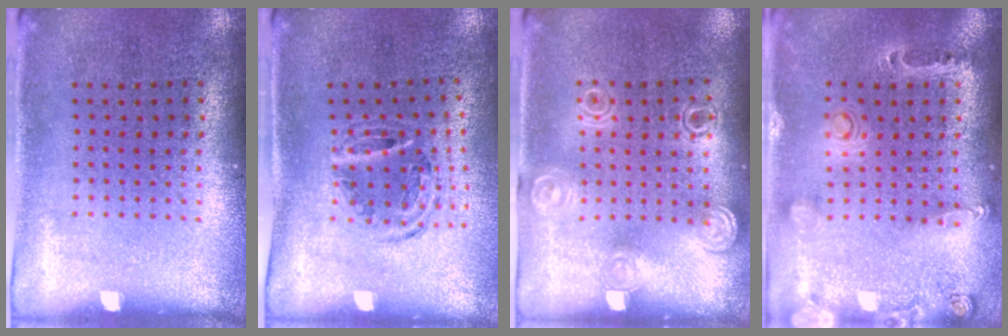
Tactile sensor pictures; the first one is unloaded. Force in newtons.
{"total": 1.0, "press": 0.9, "slide": 0.1}
{"total": 1.3, "press": 1.2, "slide": 0.4}
{"total": 0.5, "press": 0.4, "slide": 0.3}